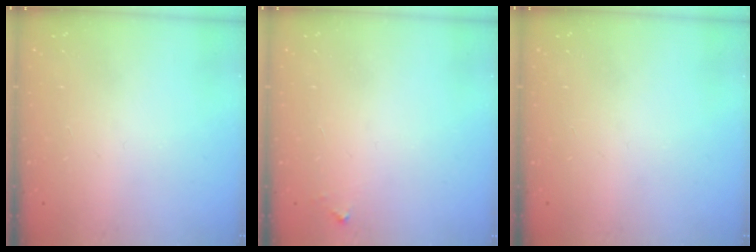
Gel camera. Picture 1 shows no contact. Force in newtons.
{"total": 2.8, "press": 2.8, "slide": 0.2}
{"total": 0.0}